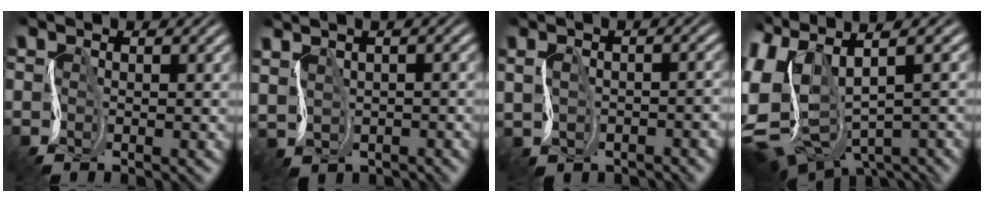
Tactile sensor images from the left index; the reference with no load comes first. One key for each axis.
{"total": 0.7, "fx": 0.0, "fy": -0.5, "fz": -0.4, "tx": -0.002, "ty": -0.016, "tz": 0.014}
{"total": 1.7, "fx": -1.4, "fy": 0.7, "fz": 0.7, "tx": -0.004, "ty": -0.009, "tz": -0.010}
{"total": 7.4, "fx": -0.6, "fy": 4.0, "fz": 6.2, "tx": -0.163, "ty": -0.013, "tz": 0.003}